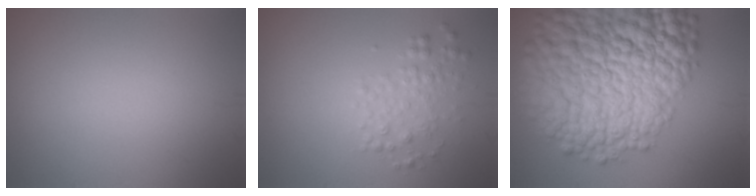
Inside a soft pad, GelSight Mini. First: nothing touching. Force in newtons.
{"total": 2.2, "press": 2.2, "slide": 0.1}
{"total": 16.1, "press": 16.1, "slide": 0.7}